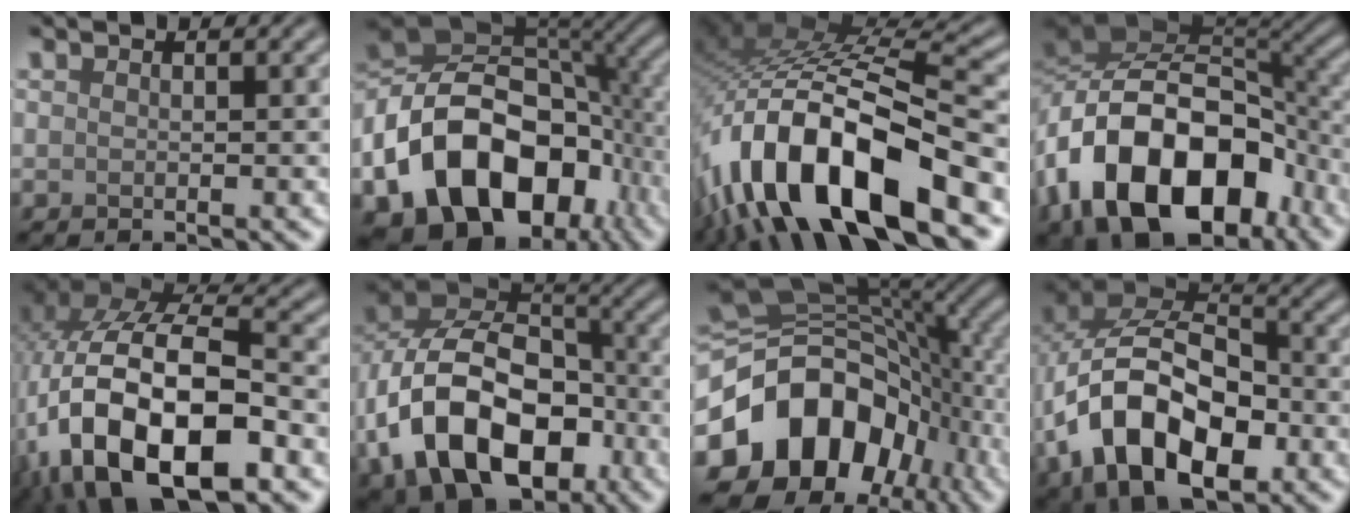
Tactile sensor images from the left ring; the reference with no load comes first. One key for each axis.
{"total": 17.5, "fx": -6.5, "fy": 11.8, "fz": 11.1, "tx": -0.197, "ty": -0.010, "tz": -0.119}
{"total": 15.0, "fx": -7.3, "fy": 5.9, "fz": 11.7, "tx": -0.220, "ty": -0.001, "tz": -0.127}
{"total": 15.2, "fx": -6.6, "fy": 9.7, "fz": 9.7, "tx": -0.168, "ty": 0.004, "tz": -0.117}
{"total": 16.4, "fx": -6.1, "fy": 9.0, "fz": 12.3, "tx": -0.238, "ty": -0.021, "tz": -0.100}
{"total": 14.8, "fx": -4.9, "fy": 9.8, "fz": 10.0, "tx": -0.190, "ty": -0.015, "tz": -0.088}
{"total": 15.2, "fx": -4.9, "fy": 11.5, "fz": 8.6, "tx": -0.163, "ty": -0.008, "tz": -0.097}
{"total": 13.9, "fx": -4.1, "fy": 8.7, "fz": 10.0, "tx": -0.186, "ty": -0.004, "tz": -0.076}